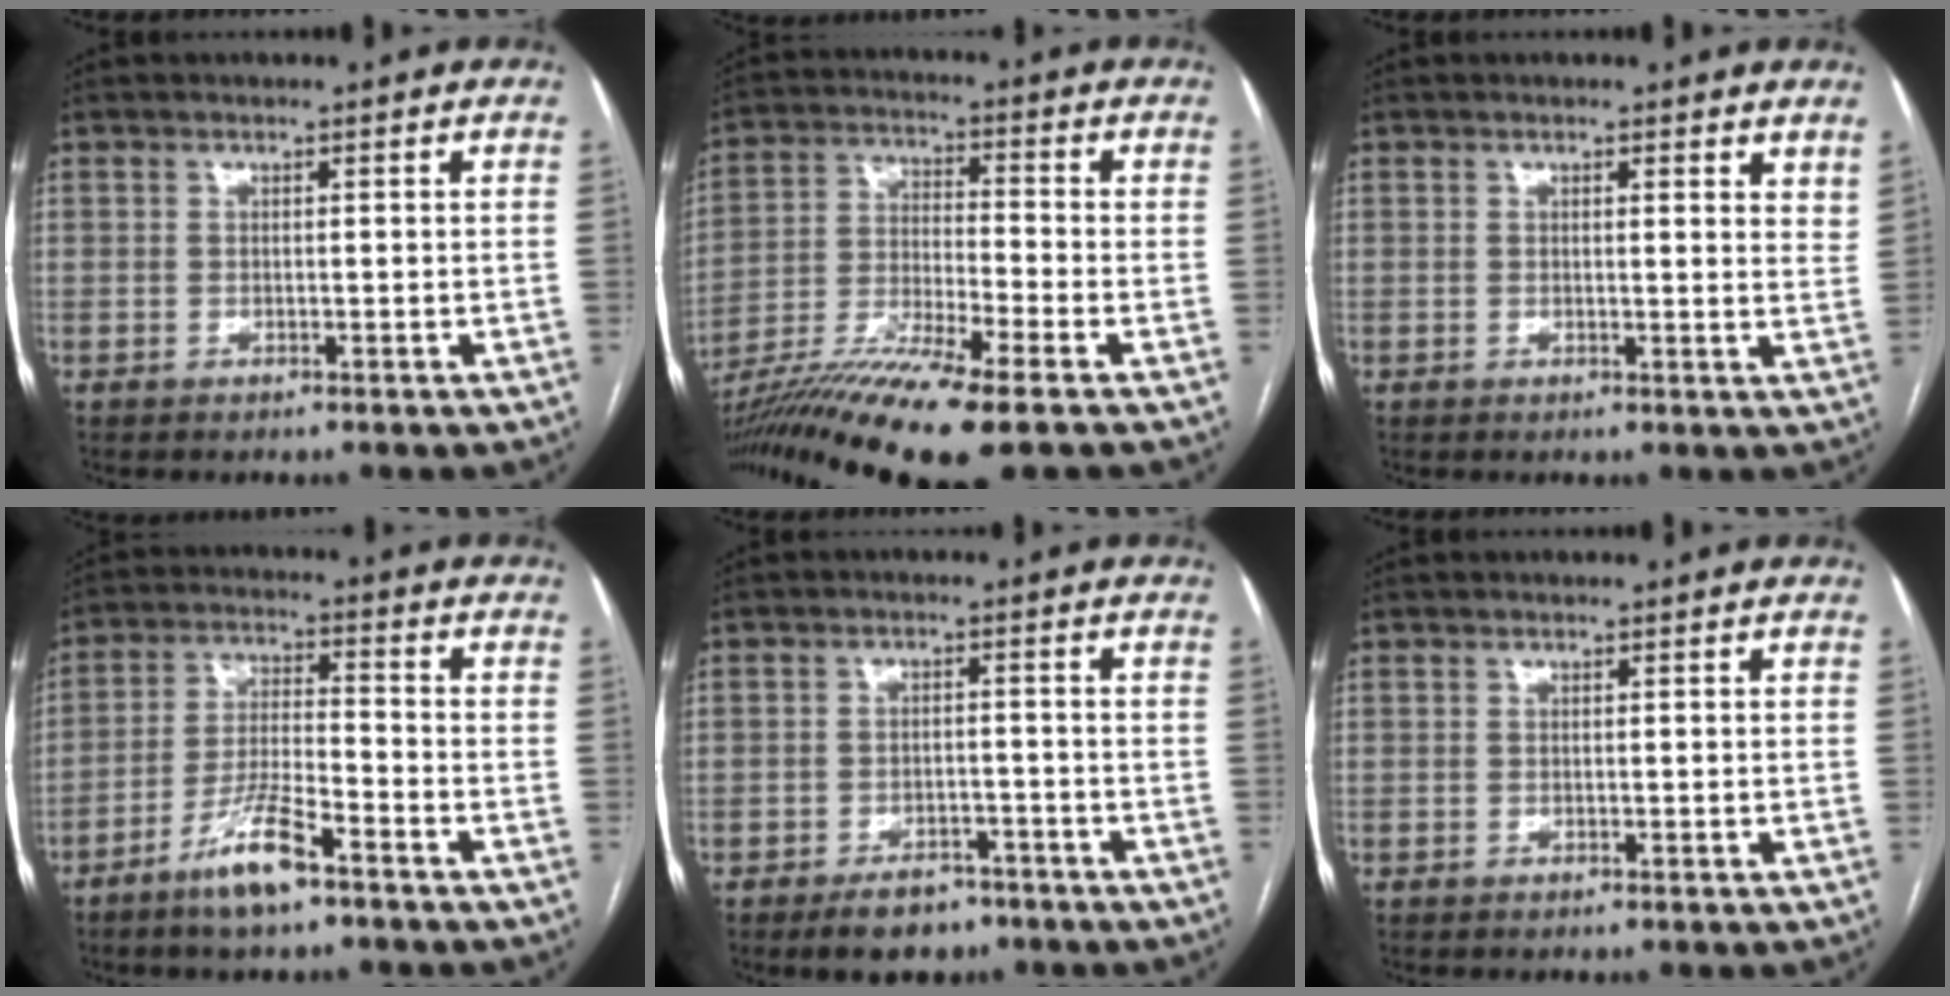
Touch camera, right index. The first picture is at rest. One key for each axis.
{"total": 16.1, "fx": -11.2, "fy": 0.4, "fz": 11.6, "tx": -0.230, "ty": -0.036, "tz": -0.202}
{"total": 3.4, "fx": 2.8, "fy": 0.8, "fz": 1.8, "tx": -0.024, "ty": -0.012, "tz": 0.023}
{"total": 8.7, "fx": -5.7, "fy": 1.2, "fz": 6.4, "tx": -0.131, "ty": -0.009, "tz": -0.110}
{"total": 5.7, "fx": -4.1, "fy": 3.1, "fz": 2.4, "tx": -0.039, "ty": 0.002, "tz": -0.059}
{"total": 0.0}